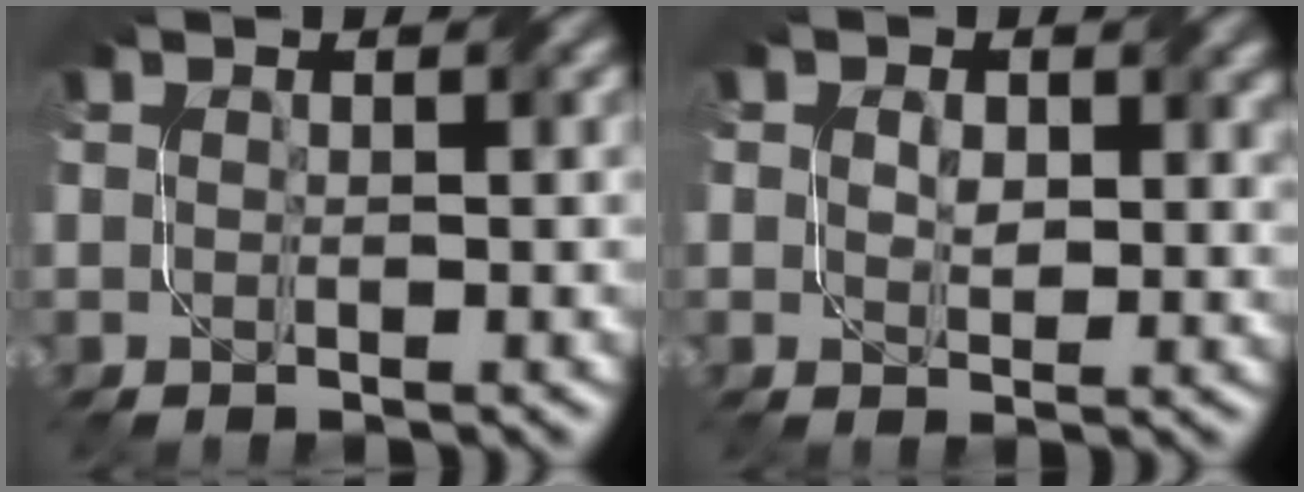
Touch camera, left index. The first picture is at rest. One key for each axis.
{"total": 2.6, "fx": 0.8, "fy": 1.8, "fz": 1.7, "tx": -0.033, "ty": -0.004, "tz": 0.015}